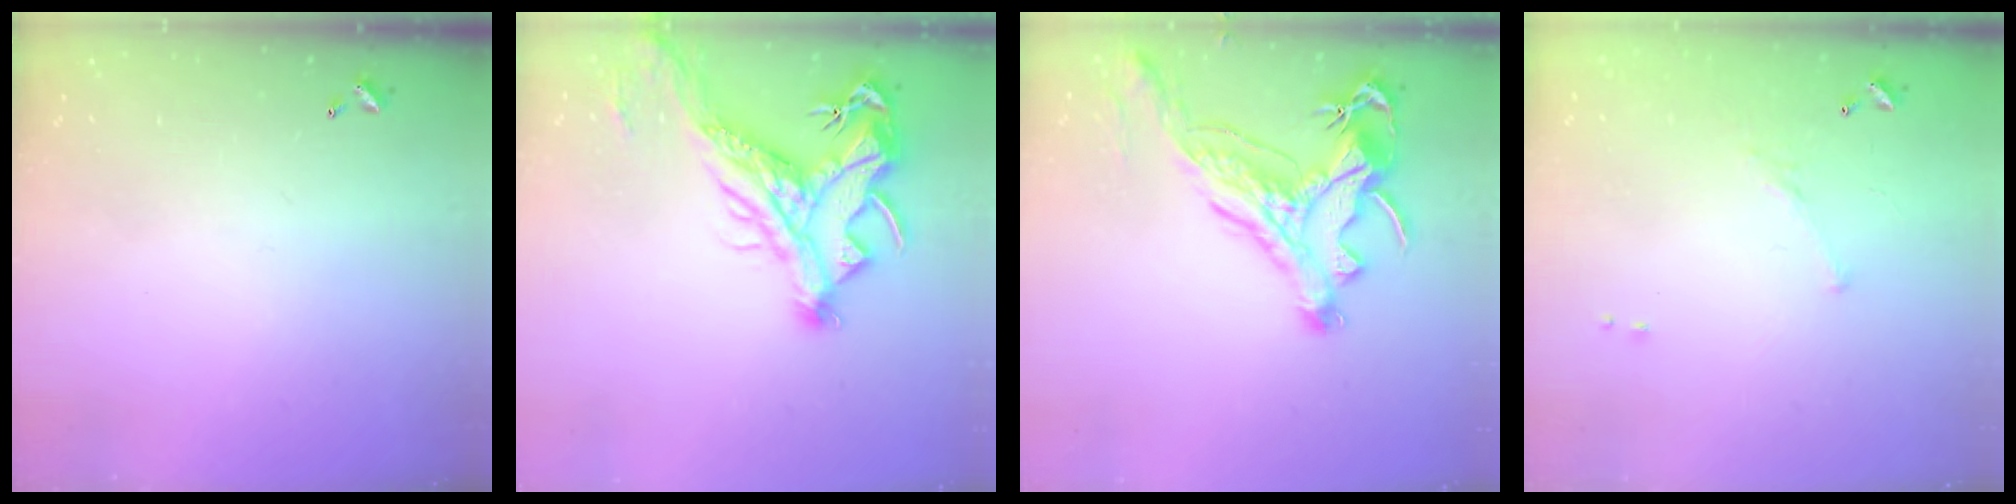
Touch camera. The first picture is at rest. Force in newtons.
{"total": 9.6, "press": 9.4, "slide": 2.0}
{"total": 5.1, "press": 4.8, "slide": 1.7}
{"total": 5.9, "press": 5.9, "slide": 0.8}